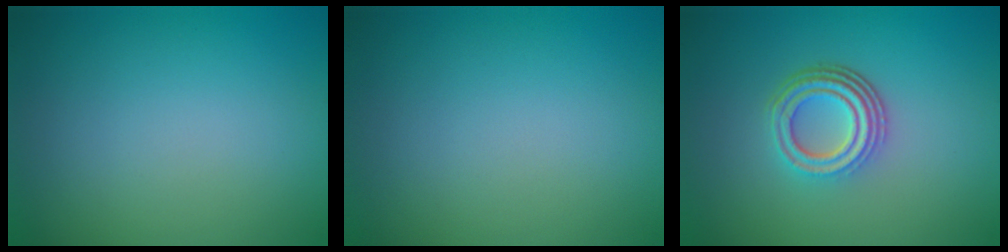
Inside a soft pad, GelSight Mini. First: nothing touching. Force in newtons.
{"total": 0.0}
{"total": 4.5, "press": 3.3, "slide": 3.1}